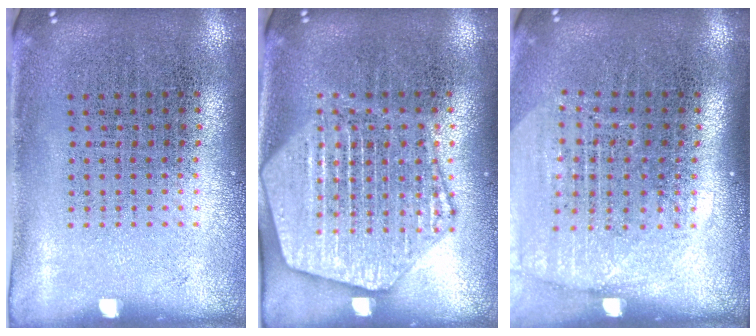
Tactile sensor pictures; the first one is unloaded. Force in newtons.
{"total": 3.8, "press": 3.7, "slide": 0.5}
{"total": 1.8, "press": 1.6, "slide": 0.9}